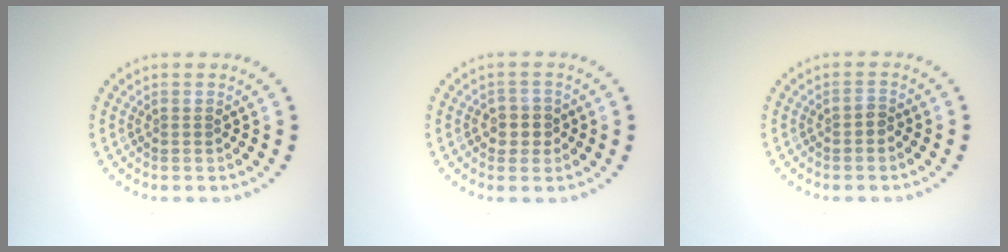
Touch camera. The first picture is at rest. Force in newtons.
{"total": 2.0, "press": 1.8, "slide": 0.9}
{"total": 0.8, "press": 0.7, "slide": 0.4}